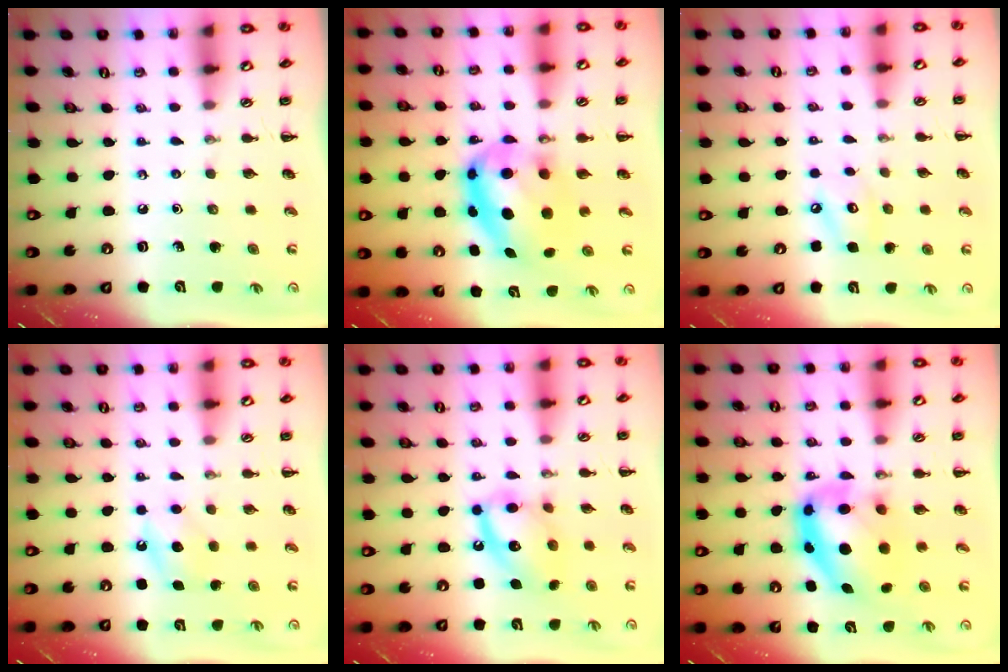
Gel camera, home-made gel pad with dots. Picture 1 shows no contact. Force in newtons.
{"total": 10.4, "press": 10.1, "slide": 2.3}
{"total": 5.7, "press": 5.6, "slide": 0.8}
{"total": 6.0, "press": 5.8, "slide": 1.5}
{"total": 13.2, "press": 13.1, "slide": 1.3}
{"total": 12.5, "press": 12.1, "slide": 2.9}